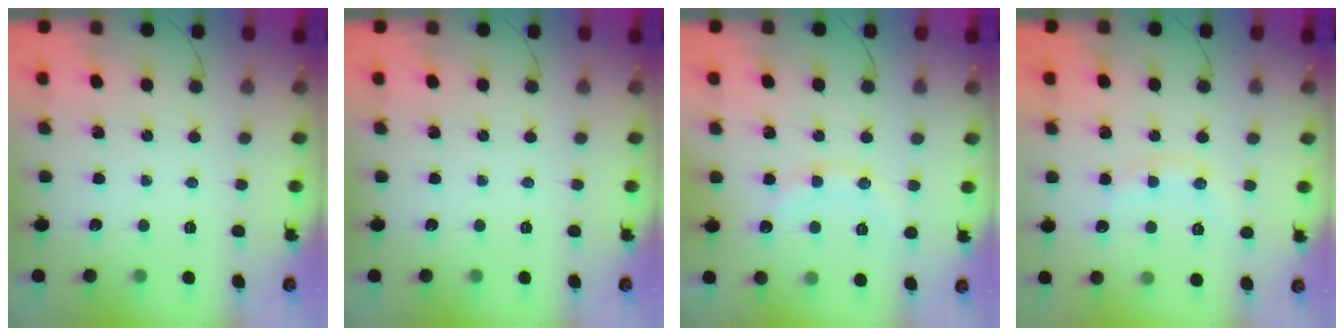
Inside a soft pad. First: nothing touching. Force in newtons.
{"total": 0.0}
{"total": 11.5, "press": 11.5, "slide": 1.1}
{"total": 7.4, "press": 7.3, "slide": 1.1}